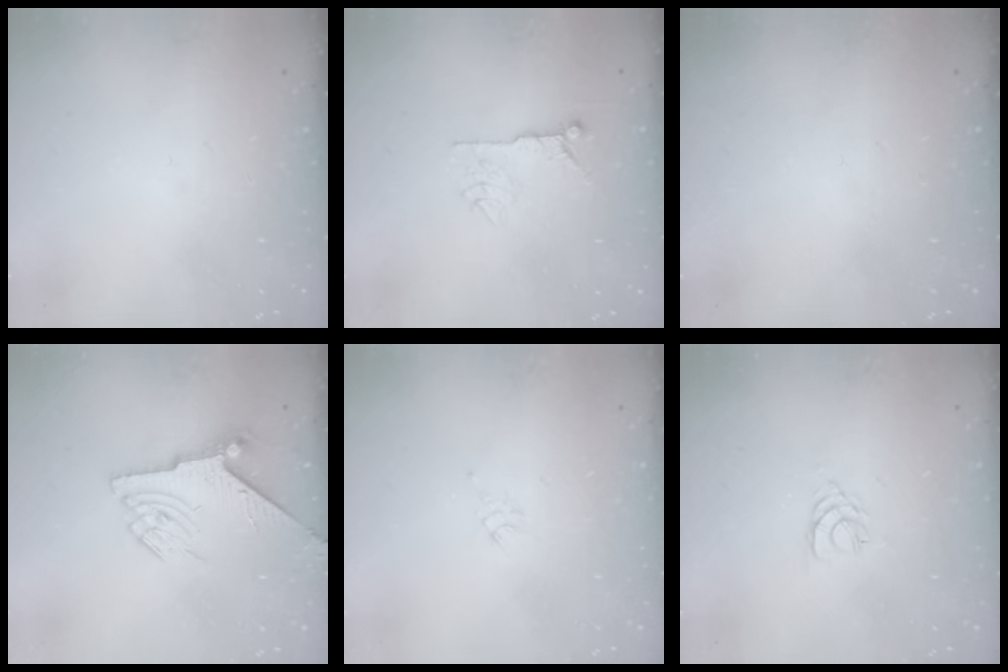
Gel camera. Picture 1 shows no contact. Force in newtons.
{"total": 7.2, "press": 7.2, "slide": 0.5}
{"total": 0.0}
{"total": 6.7, "press": 6.6, "slide": 1.0}
{"total": 3.5, "press": 3.4, "slide": 0.8}
{"total": 2.0, "press": 1.9, "slide": 0.3}